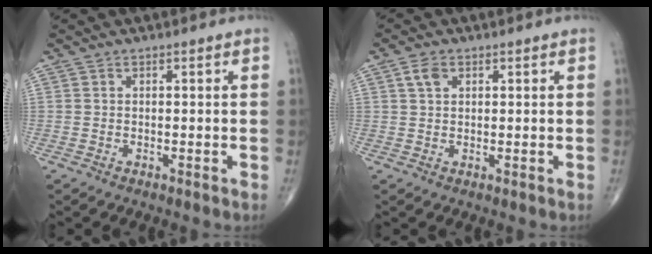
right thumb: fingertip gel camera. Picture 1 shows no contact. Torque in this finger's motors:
{"motor_torque": [0.05, 0.05, 0.04, 0.00, 0.00]}